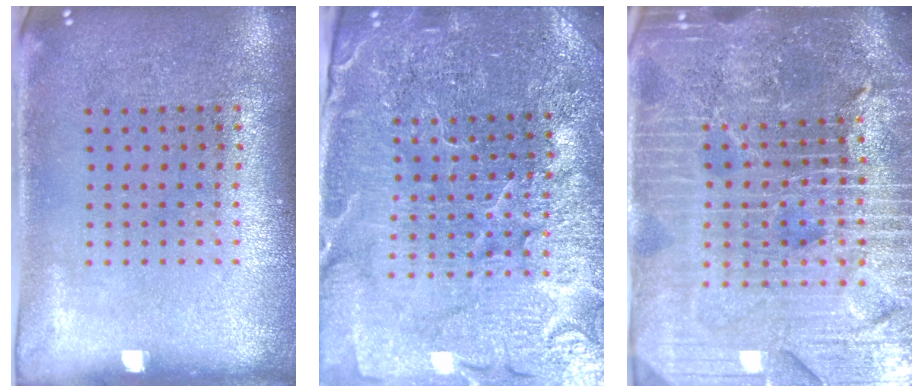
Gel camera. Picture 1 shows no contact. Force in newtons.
{"total": 5.0, "press": 4.7, "slide": 1.8}
{"total": 6.5, "press": 5.7, "slide": 3.1}